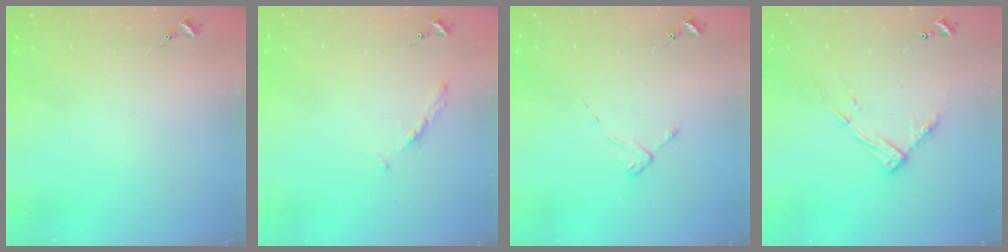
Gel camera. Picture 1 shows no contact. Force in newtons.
{"total": 3.7, "press": 3.6, "slide": 0.4}
{"total": 2.3, "press": 2.3, "slide": 0.3}
{"total": 12.2, "press": 12.1, "slide": 0.9}